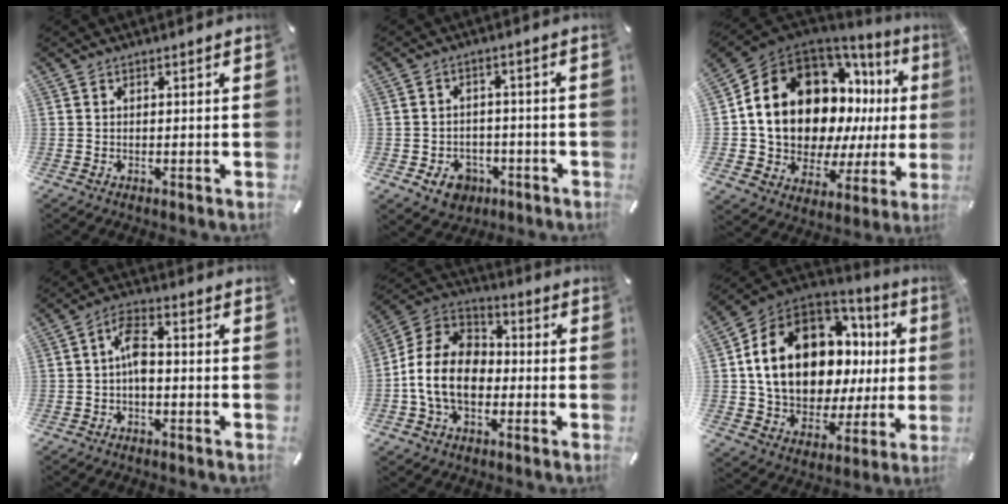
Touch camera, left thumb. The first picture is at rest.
{"total": 6.5, "force": [-3.1, 5.1, 2.6], "torque": [-0.050, 0.016, -0.058]}
{"total": 22.9, "force": [5.1, 15.7, 15.8], "torque": [-0.293, -0.053, 0.111]}
{"total": 6.3, "force": [-1.1, 3.2, 5.3], "torque": [-0.106, 0.015, -0.020]}
{"total": 13.3, "force": [-3.8, 10.0, 8.0], "torque": [-0.181, 0.029, -0.069]}
{"total": 19.4, "force": [5.1, 13.5, 12.9], "torque": [-0.232, -0.039, 0.102]}